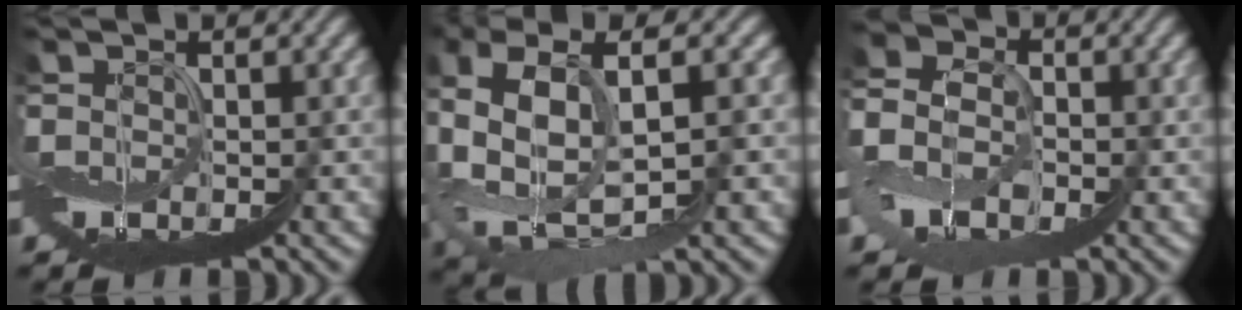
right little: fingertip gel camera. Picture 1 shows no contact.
{"total": 6.9, "force": [0.2, 3.4, 6.0], "torque": [-0.139, 0.008, 0.012]}
{"total": 4.9, "force": [-2.6, 3.5, 2.2], "torque": [-0.040, 0.004, -0.069]}